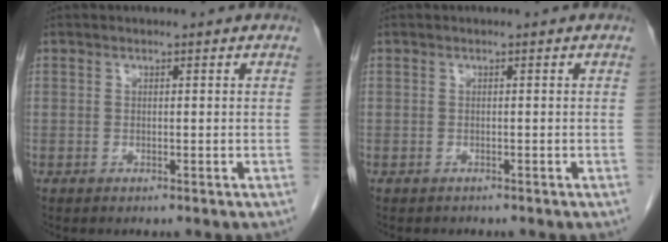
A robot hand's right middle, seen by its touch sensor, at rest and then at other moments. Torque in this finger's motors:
{"motor_torque": [-0.32, -0.09, -0.05, 0.00]}